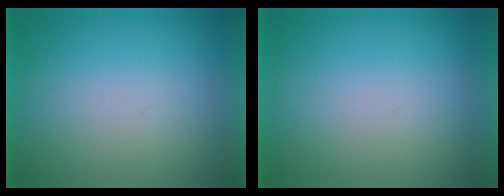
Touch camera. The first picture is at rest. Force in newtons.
{"total": 1.1}